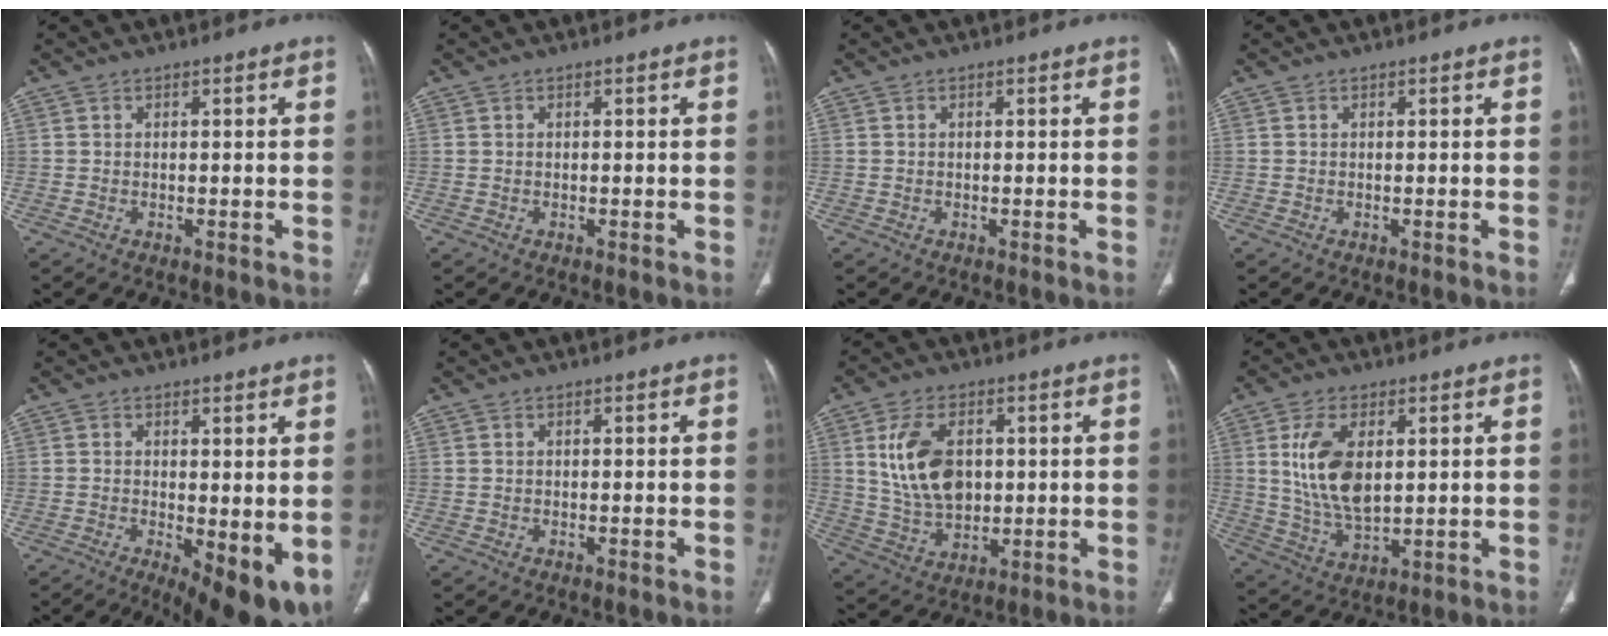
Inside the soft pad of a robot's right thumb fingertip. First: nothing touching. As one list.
[{"total": 0.0}, {"total": 0.0}, {"total": 0.0}, {"total": 10.8, "force": [-1.8, 4.0, 9.9], "torque": [-0.136, -0.026, -0.014]}, {"total": 0.0}, {"total": 12.4, "force": [2.4, 8.0, 9.1], "torque": [-0.152, -0.009, 0.055]}, {"total": 12.1, "force": [2.6, 6.4, 9.9], "torque": [-0.187, -0.016, 0.059]}]